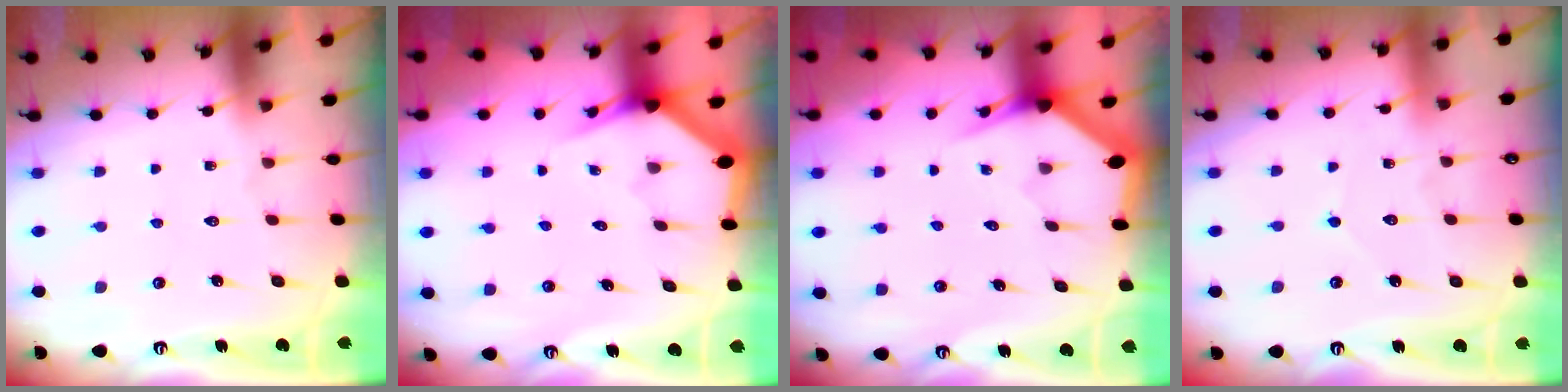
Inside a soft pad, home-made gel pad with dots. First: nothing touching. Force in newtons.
{"total": 3.0, "press": 3.0, "slide": 0.0}
{"total": 2.9, "press": 2.9, "slide": 0.0}
{"total": 4.7, "press": 4.7, "slide": 0.6}